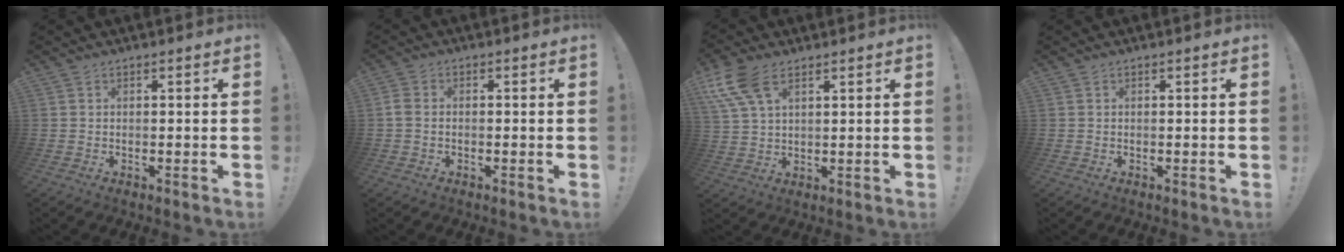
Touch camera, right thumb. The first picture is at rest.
{"total": 2.4, "force": [-0.2, 1.8, 1.6], "torque": [-0.038, 0.011, 0.000]}
{"total": 10.9, "force": [5.6, 5.6, 7.5], "torque": [-0.164, -0.016, 0.108]}
{"total": 0.0}